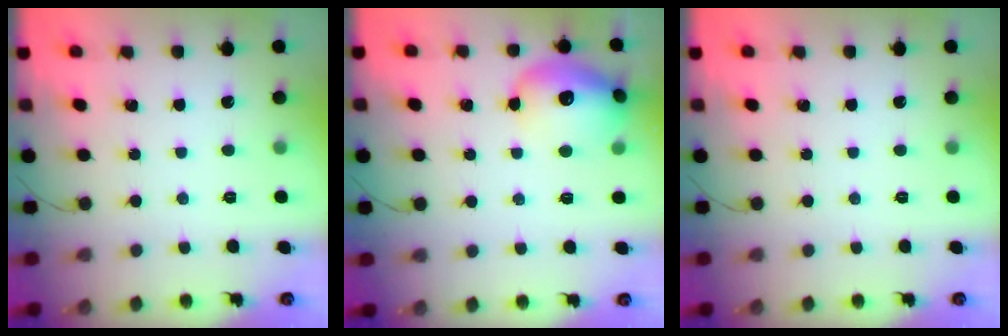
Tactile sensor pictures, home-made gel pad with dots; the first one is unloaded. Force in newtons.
{"total": 15.1, "press": 15.0, "slide": 1.6}
{"total": 0.0}